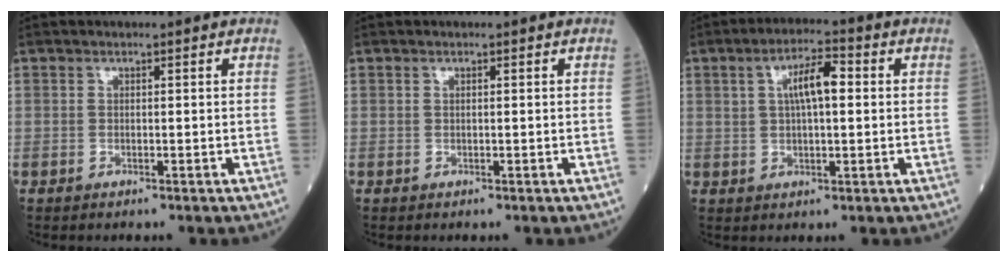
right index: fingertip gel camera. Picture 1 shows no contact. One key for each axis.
{"total": 0.0}
{"total": 6.5, "fx": 1.5, "fy": 1.8, "fz": 6.1, "tx": -0.108, "ty": 0.015, "tz": 0.027}